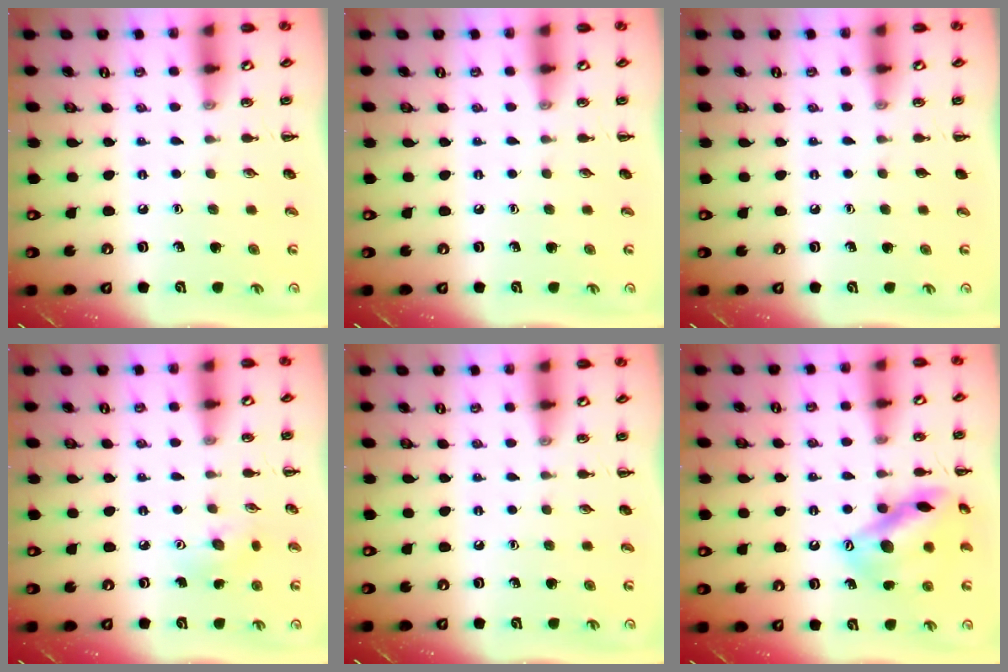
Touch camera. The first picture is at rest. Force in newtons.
{"total": 0.0}
{"total": 0.0}
{"total": 4.8, "press": 4.6, "slide": 1.1}
{"total": 0.0}
{"total": 15.4, "press": 15.4, "slide": 0.9}